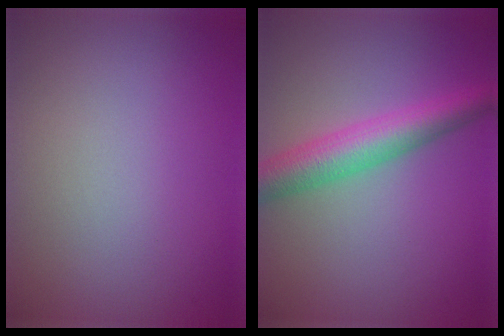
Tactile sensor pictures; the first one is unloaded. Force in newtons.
{"total": 5.2, "press": 5.2, "slide": 0.2}